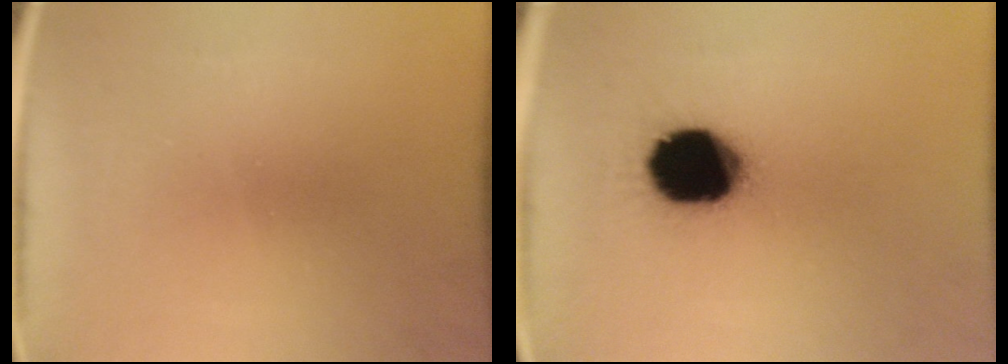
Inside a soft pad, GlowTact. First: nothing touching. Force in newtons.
{"total": 20.0}